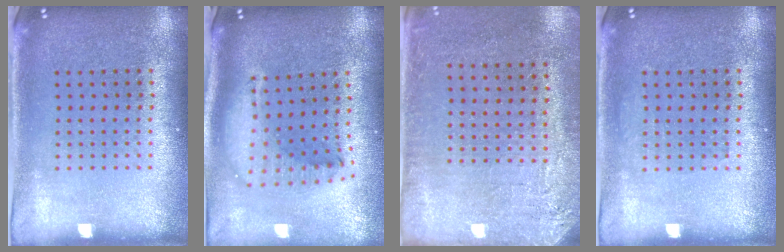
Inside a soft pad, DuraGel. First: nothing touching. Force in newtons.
{"total": 2.2, "press": 1.7, "slide": 1.4}
{"total": 2.7, "press": 2.4, "slide": 1.2}
{"total": 0.6, "press": 0.6, "slide": 0.1}